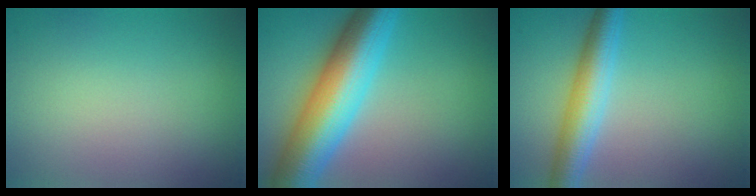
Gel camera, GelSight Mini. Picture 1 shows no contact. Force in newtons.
{"total": 10.7, "press": 10.7, "slide": 0.1}
{"total": 4.7, "press": 4.7, "slide": 0.1}